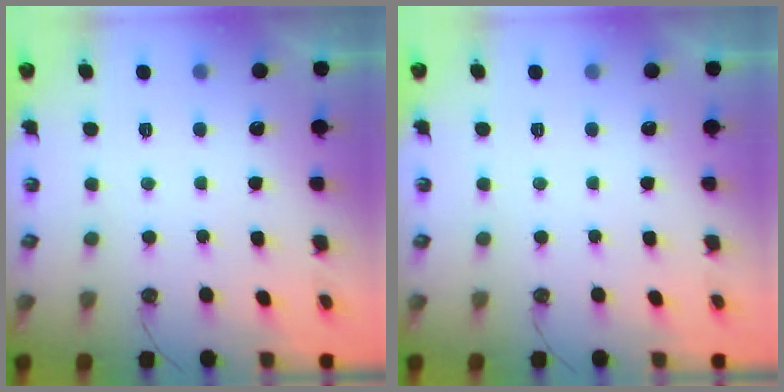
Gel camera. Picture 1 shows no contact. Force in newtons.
{"total": 0.0}